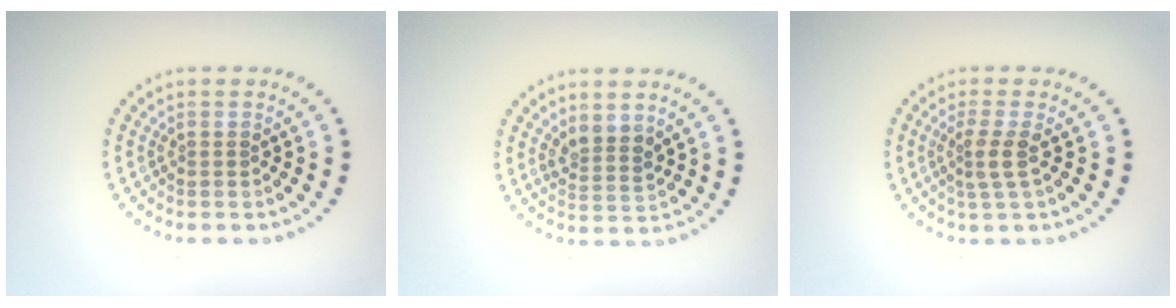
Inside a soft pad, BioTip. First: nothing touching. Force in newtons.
{"total": 2.3, "press": 1.8, "slide": 1.3}
{"total": 2.0, "press": 1.4, "slide": 1.3}